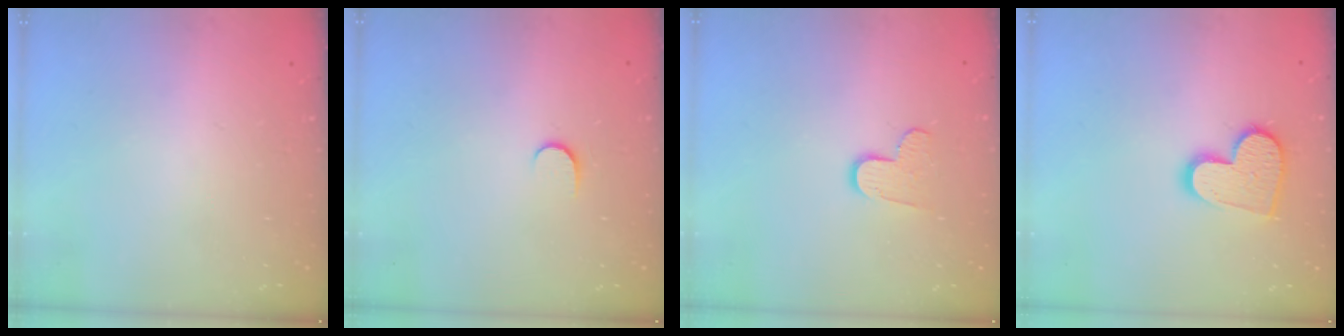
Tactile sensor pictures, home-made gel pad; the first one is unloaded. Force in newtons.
{"total": 3.9, "press": 3.9, "slide": 0.5}
{"total": 7.0, "press": 7.0, "slide": 0.3}
{"total": 12.7, "press": 12.6, "slide": 1.0}